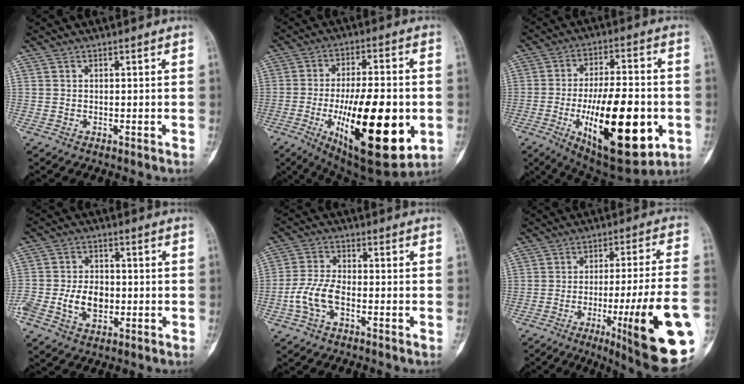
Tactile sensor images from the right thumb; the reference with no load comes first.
{"total": 25.5, "force": [-6.1, 9.3, 22.9], "torque": [-0.354, -0.006, -0.075]}
{"total": 23.8, "force": [-6.0, 9.4, 21.0], "torque": [-0.333, 0.003, -0.076]}
{"total": 8.0, "force": [-1.8, 5.5, 5.6], "torque": [-0.096, 0.015, -0.031]}
{"total": 6.7, "force": [-2.4, 3.2, 5.3], "torque": [-0.122, 0.022, -0.051]}
{"total": 23.0, "force": [-7.7, 2.6, 21.5], "torque": [-0.262, 0.002, -0.101]}